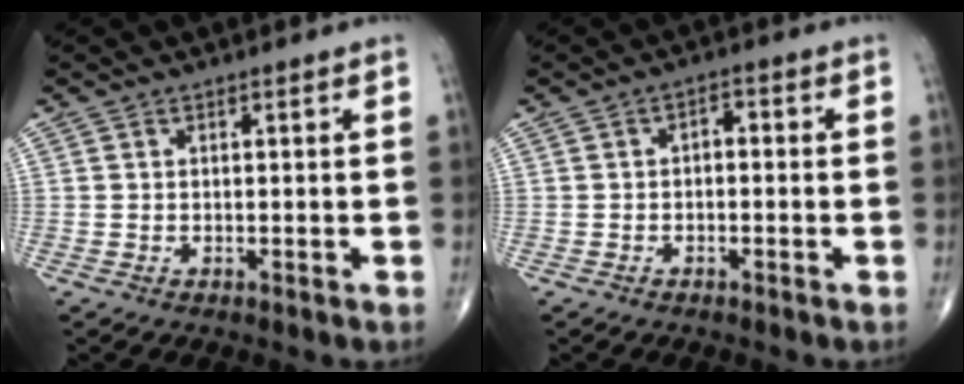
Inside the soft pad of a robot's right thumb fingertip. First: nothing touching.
{"total": 2.2, "force": [-0.4, 1.4, 1.7], "torque": [-0.012, 0.017, -0.014]}